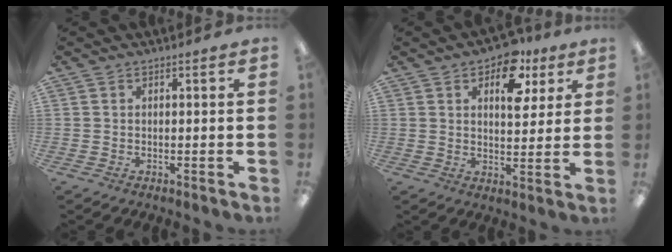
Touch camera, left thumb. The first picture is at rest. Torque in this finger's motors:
{"motor_torque": [-0.34, 0.22, -0.17, 0.05, 0.06]}